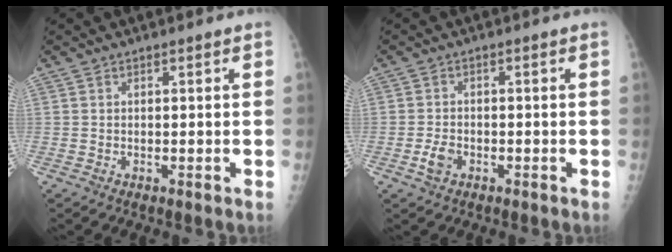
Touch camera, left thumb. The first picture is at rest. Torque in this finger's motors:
{"motor_torque": [-0.16, 0.18, 0.17, -0.21, 0.00]}